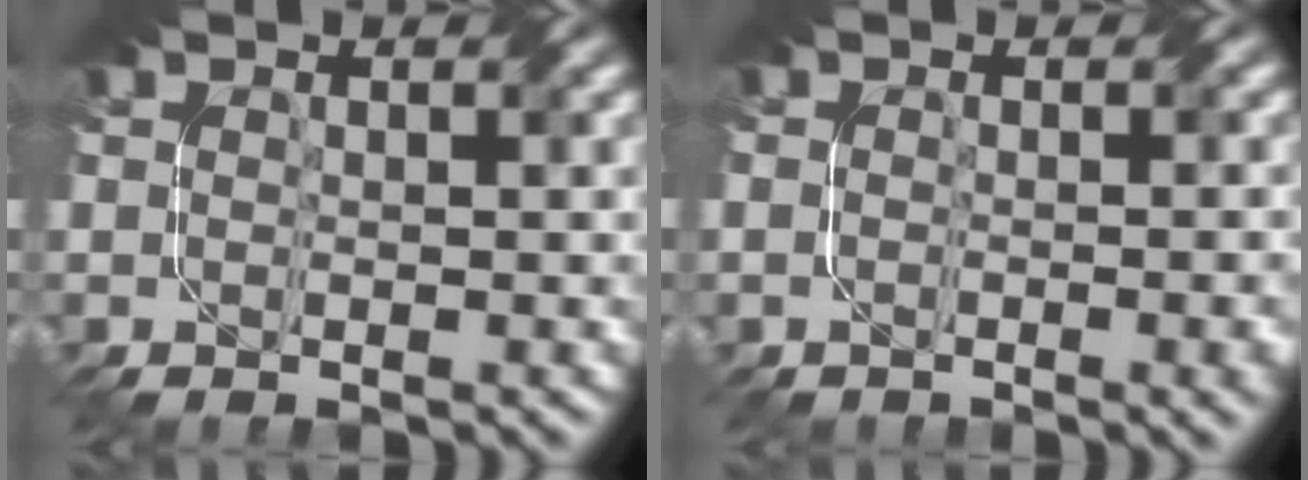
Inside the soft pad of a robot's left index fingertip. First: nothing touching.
{"total": 3.9, "force": [-0.9, 2.0, 3.2], "torque": [-0.012, 0.006, -0.007]}